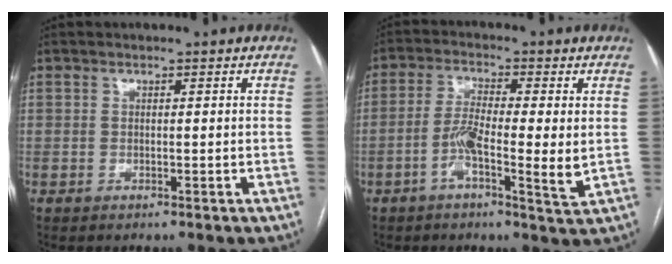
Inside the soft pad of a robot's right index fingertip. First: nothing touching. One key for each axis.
{"total": 7.9, "fx": -1.2, "fy": 1.0, "fz": 7.8, "tx": -0.145, "ty": 0.000, "tz": -0.026}